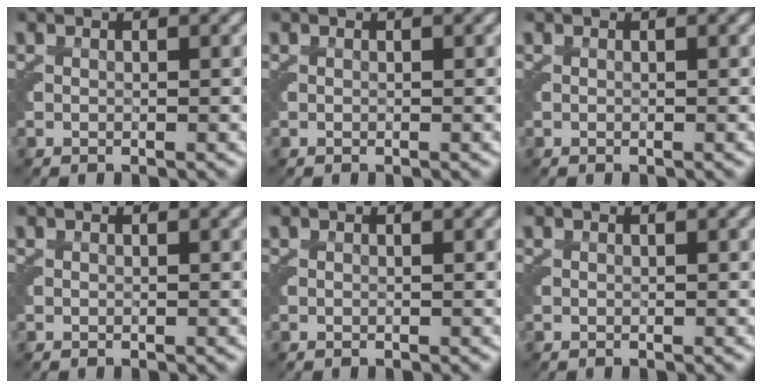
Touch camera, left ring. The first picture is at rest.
{"total": 0.0}
{"total": 0.0}
{"total": 0.0}
{"total": 0.0}
{"total": 0.0}